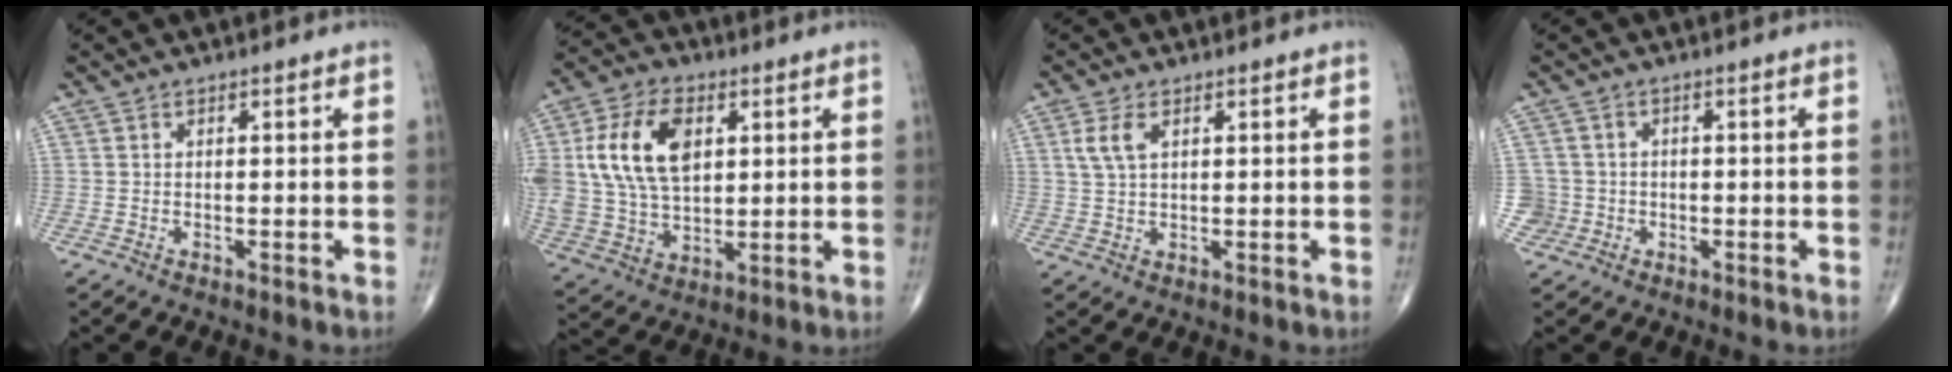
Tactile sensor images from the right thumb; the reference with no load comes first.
{"total": 16.5, "force": [4.2, 10.2, 12.3], "torque": [-0.228, 0.000, 0.082]}
{"total": 4.1, "force": [1.6, 2.0, 3.2], "torque": [-0.074, 0.005, 0.036]}
{"total": 3.4, "force": [-0.8, 3.2, -0.4], "torque": [0.026, 0.013, -0.019]}